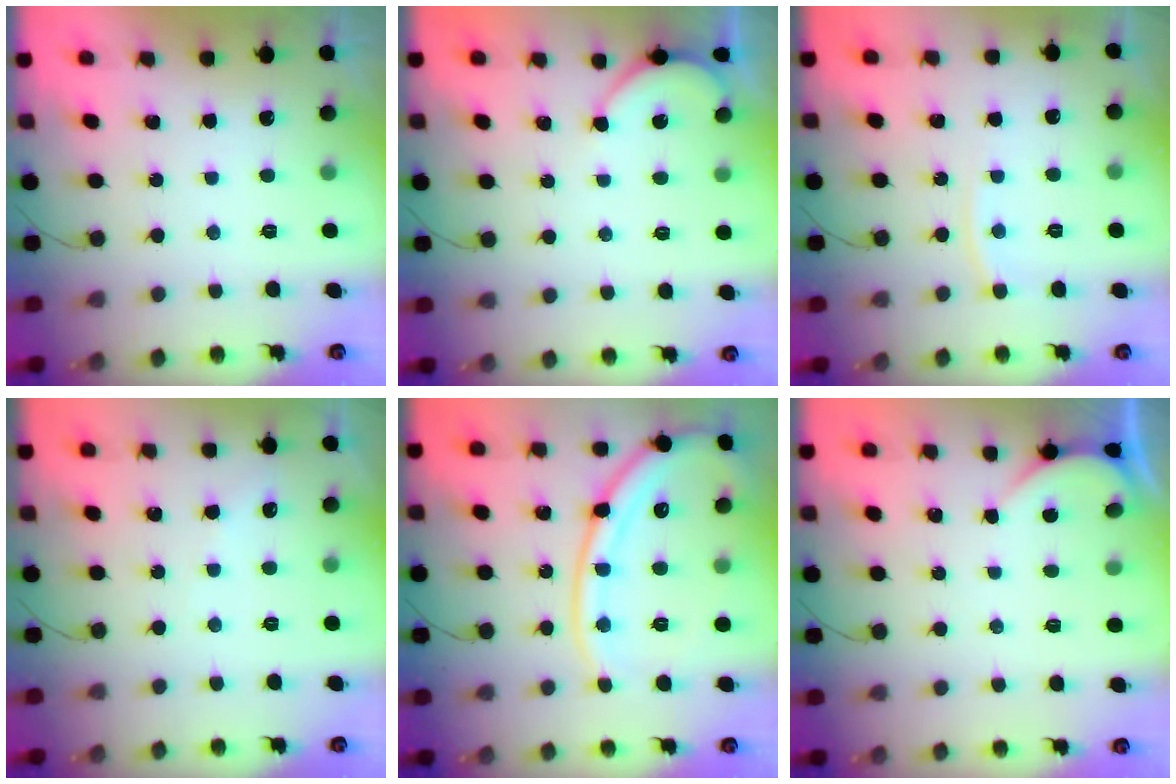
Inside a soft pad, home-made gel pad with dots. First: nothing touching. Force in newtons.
{"total": 4.2, "press": 4.2, "slide": 0.5}
{"total": 6.2, "press": 6.2, "slide": 0.5}
{"total": 2.7, "press": 2.6, "slide": 0.5}
{"total": 18.4, "press": 18.2, "slide": 2.3}
{"total": 0.7, "press": 0.7, "slide": 0.1}